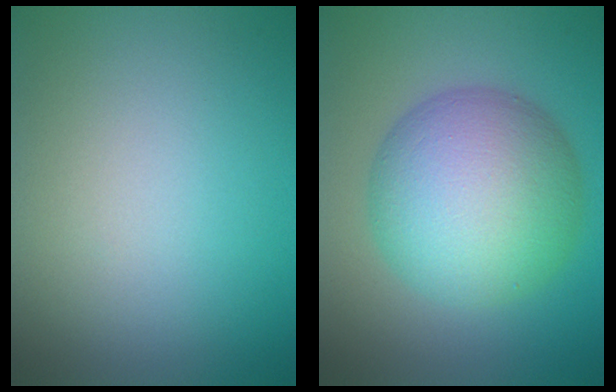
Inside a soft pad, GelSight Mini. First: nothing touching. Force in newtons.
{"total": 10.5, "press": 10.5, "slide": 0.2}